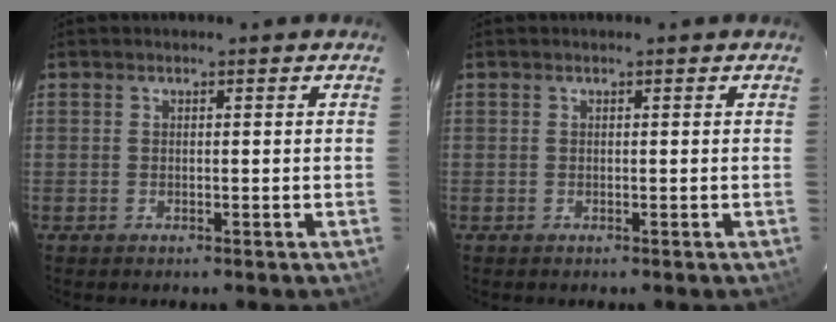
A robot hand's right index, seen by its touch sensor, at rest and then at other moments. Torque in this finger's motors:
{"motor_torque": [-0.01, -0.01, 0.02, 0.00]}